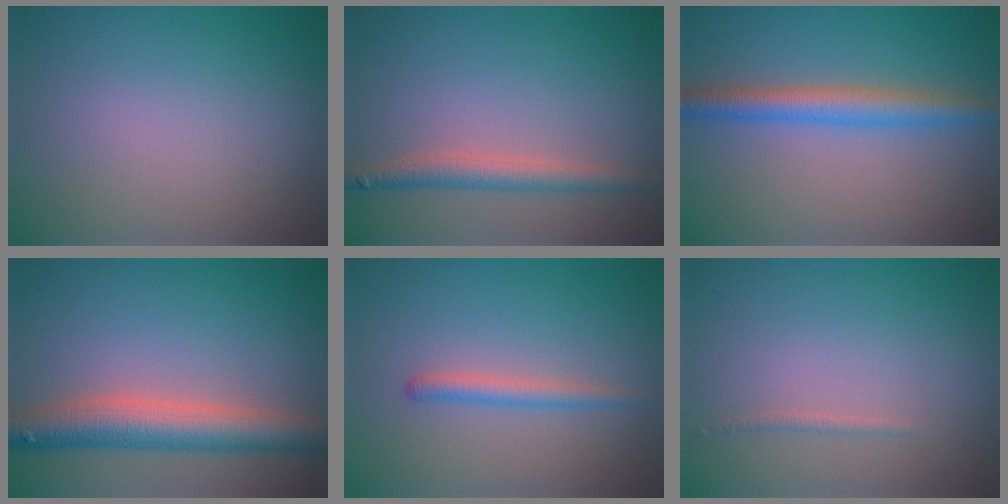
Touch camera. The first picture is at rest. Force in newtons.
{"total": 2.6, "press": 2.6, "slide": 0.1}
{"total": 3.9, "press": 3.9, "slide": 0.0}
{"total": 6.1, "press": 6.1, "slide": 0.3}
{"total": 1.9, "press": 1.8, "slide": 0.2}
{"total": 0.6, "press": 0.6, "slide": 0.0}